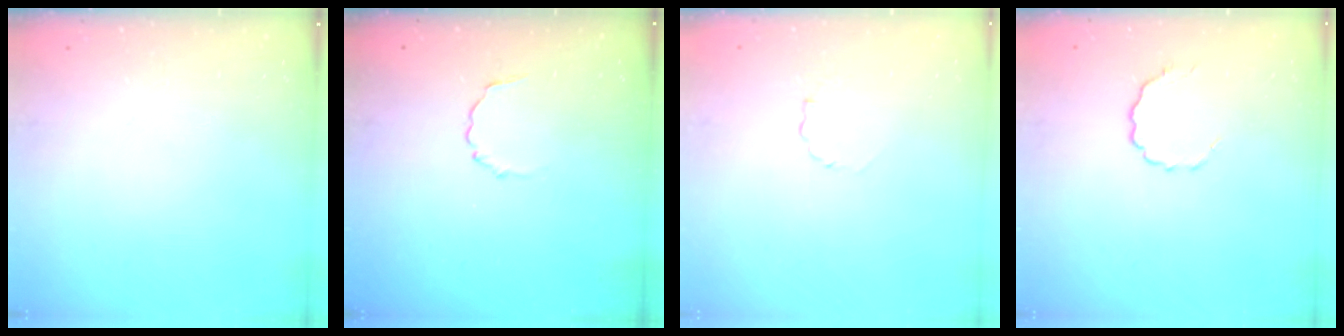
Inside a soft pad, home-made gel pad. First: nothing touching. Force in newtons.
{"total": 2.1, "press": 1.9, "slide": 0.9}
{"total": 2.1, "press": 1.9, "slide": 0.9}
{"total": 5.3, "press": 5.2, "slide": 1.1}